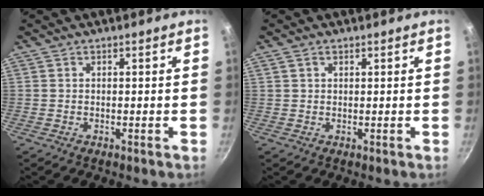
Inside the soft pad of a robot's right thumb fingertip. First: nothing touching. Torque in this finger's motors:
{"motor_torque": [-0.21, -0.04, -0.69, 0.14, -0.07]}